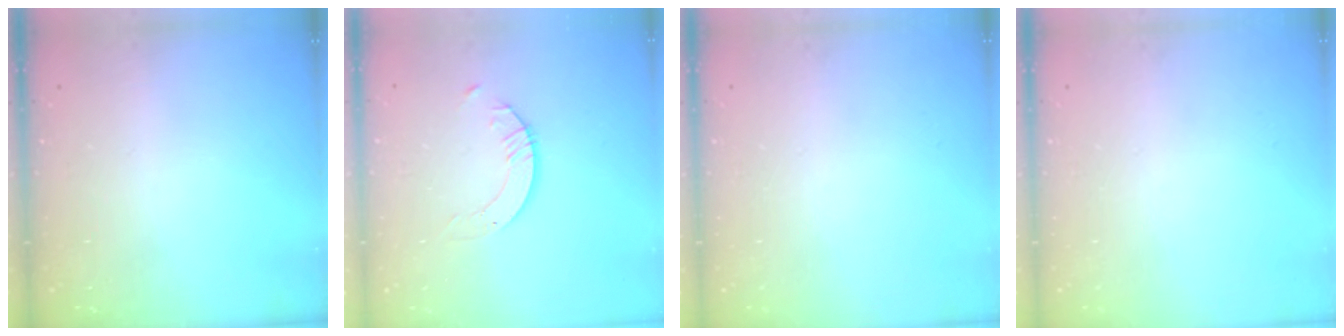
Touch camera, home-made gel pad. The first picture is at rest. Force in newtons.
{"total": 2.7, "press": 2.7, "slide": 0.2}
{"total": 0.0}
{"total": 0.0}